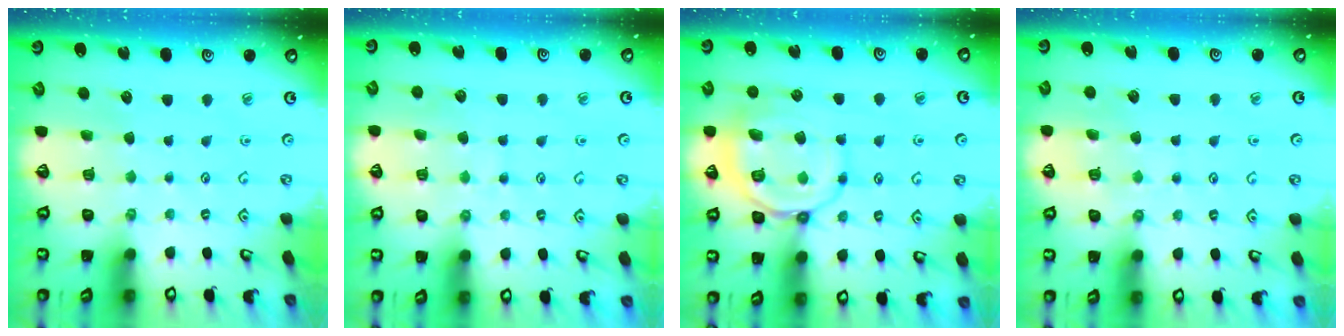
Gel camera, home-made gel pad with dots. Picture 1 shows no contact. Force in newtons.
{"total": 6.8, "press": 6.8, "slide": 0.6}
{"total": 12.5, "press": 12.5, "slide": 1.2}
{"total": 4.0, "press": 3.9, "slide": 0.5}